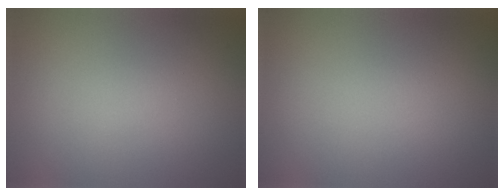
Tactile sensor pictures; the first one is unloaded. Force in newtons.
{"total": 0.0}